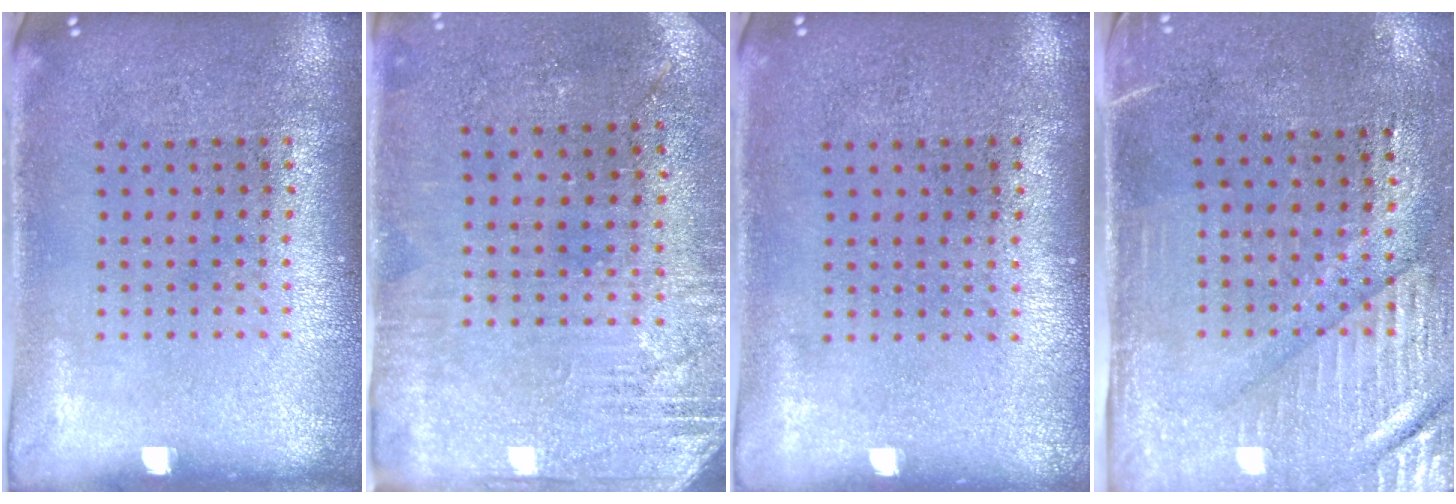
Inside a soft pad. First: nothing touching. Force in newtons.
{"total": 2.8, "press": 2.5, "slide": 1.2}
{"total": 0.0}
{"total": 3.1, "press": 2.7, "slide": 1.5}